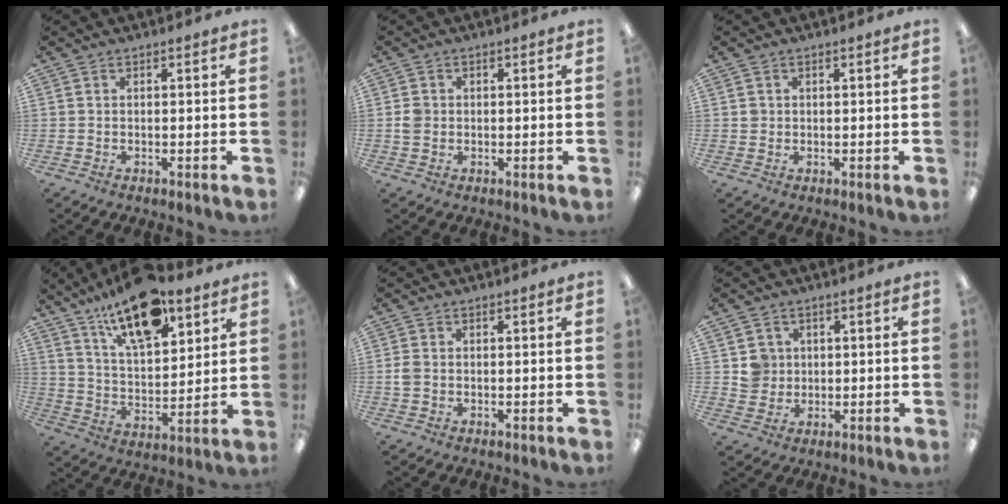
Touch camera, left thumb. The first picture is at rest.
{"total": 2.5, "force": [0.0, 2.3, 1.0], "torque": [-0.011, 0.002, -0.003]}
{"total": 1.4, "force": [0.3, 1.3, 0.2], "torque": [-0.005, 0.006, 0.005]}
{"total": 17.8, "force": [12.1, 7.4, 10.7], "torque": [-0.175, -0.056, 0.205]}
{"total": 2.2, "force": [-0.1, 1.7, 1.4], "torque": [-0.025, 0.004, -0.002]}
{"total": 5.0, "force": [1.2, 4.9, 0.5], "torque": [-0.004, 0.002, 0.019]}